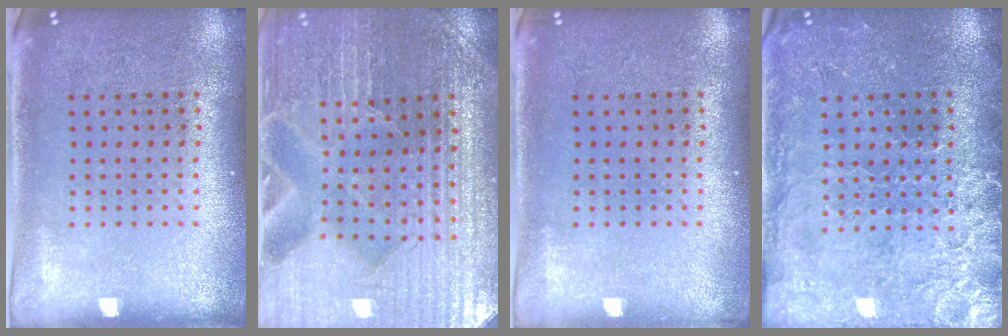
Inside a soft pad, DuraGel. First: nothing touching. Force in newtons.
{"total": 3.6, "press": 3.6, "slide": 0.5}
{"total": 0.5, "press": 0.5, "slide": 0.2}
{"total": 3.3, "press": 3.1, "slide": 0.9}